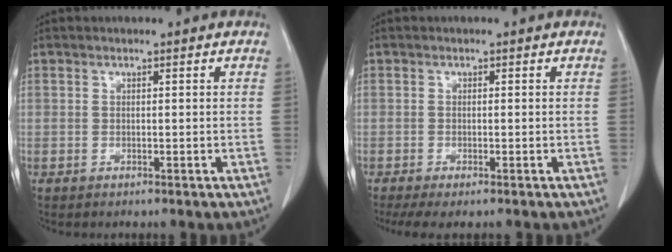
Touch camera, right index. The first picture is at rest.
{"total": 4.4, "force": [-3.3, 0.7, 2.8], "torque": [-0.046, -0.013, -0.053]}